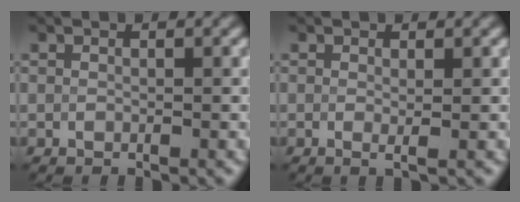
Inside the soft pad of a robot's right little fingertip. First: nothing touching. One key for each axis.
{"total": 0.7, "fx": 0.0, "fy": 0.0, "fz": 0.7, "tx": -0.012, "ty": -0.007, "tz": -0.002}